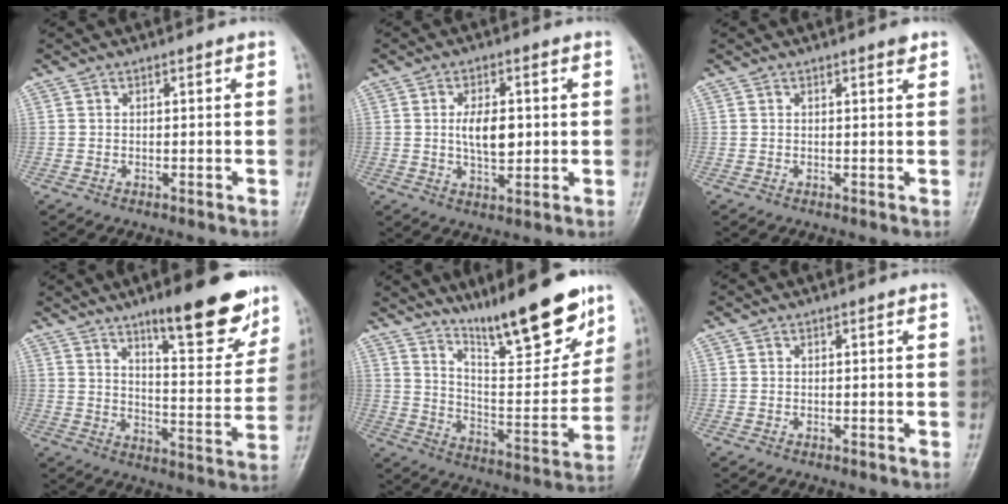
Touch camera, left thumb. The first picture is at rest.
{"total": 6.9, "force": [0.5, 3.6, 5.9], "torque": [-0.094, -0.006, 0.009]}
{"total": 1.1, "force": [0.8, 0.2, 0.8], "torque": [-0.010, -0.004, 0.010]}
{"total": 16.5, "force": [11.0, 4.4, 11.5], "torque": [-0.119, -0.069, 0.165]}
{"total": 19.1, "force": [14.0, 4.1, 12.3], "torque": [-0.144, -0.090, 0.233]}
{"total": 0.0}